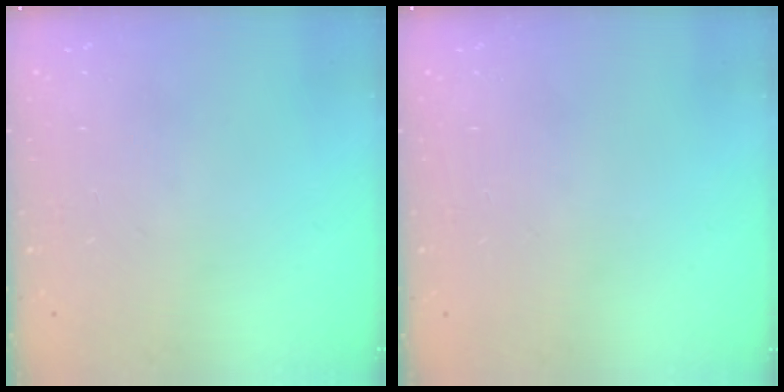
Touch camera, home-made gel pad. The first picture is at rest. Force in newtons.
{"total": 0.0}